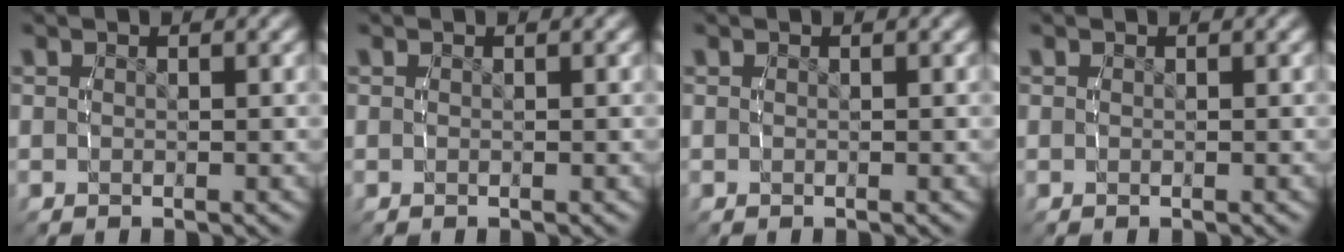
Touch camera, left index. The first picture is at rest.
{"total": 0.0}
{"total": 0.0}
{"total": 0.0}